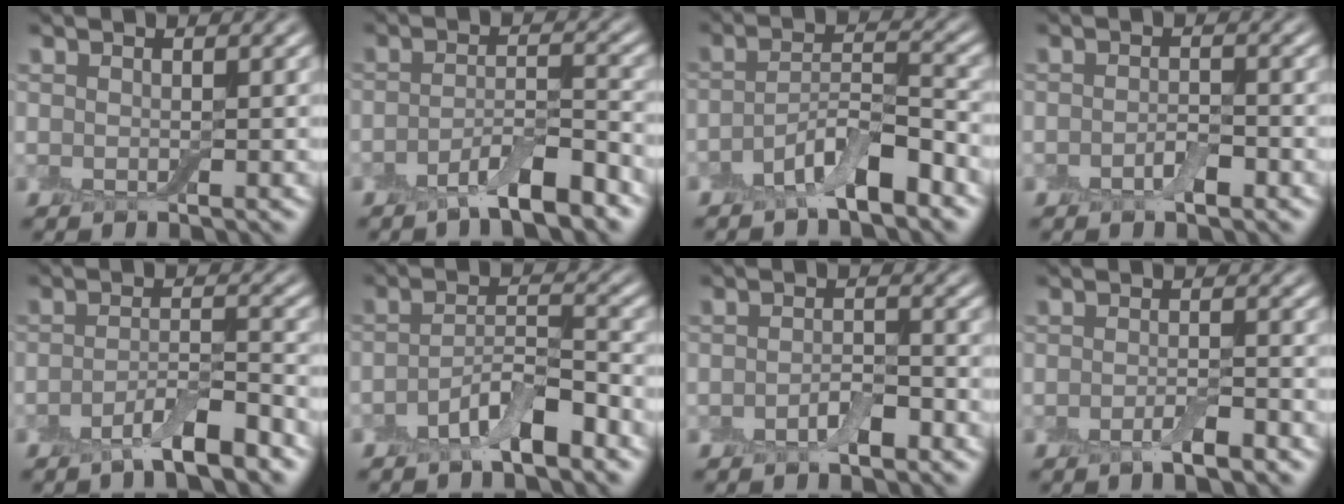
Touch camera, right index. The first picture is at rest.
{"total": 4.8, "force": [-3.2, 1.0, 3.4], "torque": [-0.057, 0.003, -0.061]}
{"total": 5.4, "force": [-3.3, 1.5, 4.0], "torque": [-0.072, 0.002, -0.063]}
{"total": 1.8, "force": [-0.9, 0.7, 1.4], "torque": [-0.028, -0.001, -0.018]}
{"total": 4.4, "force": [-2.9, 0.8, 3.1], "torque": [-0.053, 0.005, -0.058]}
{"total": 4.7, "force": [-2.8, 1.4, 3.5], "torque": [-0.064, 0.004, -0.055]}
{"total": 2.3, "force": [-1.2, 0.9, 1.7], "torque": [-0.030, 0.001, -0.023]}
{"total": 2.2, "force": [-1.3, 0.4, 1.7], "torque": [-0.029, -0.001, -0.023]}